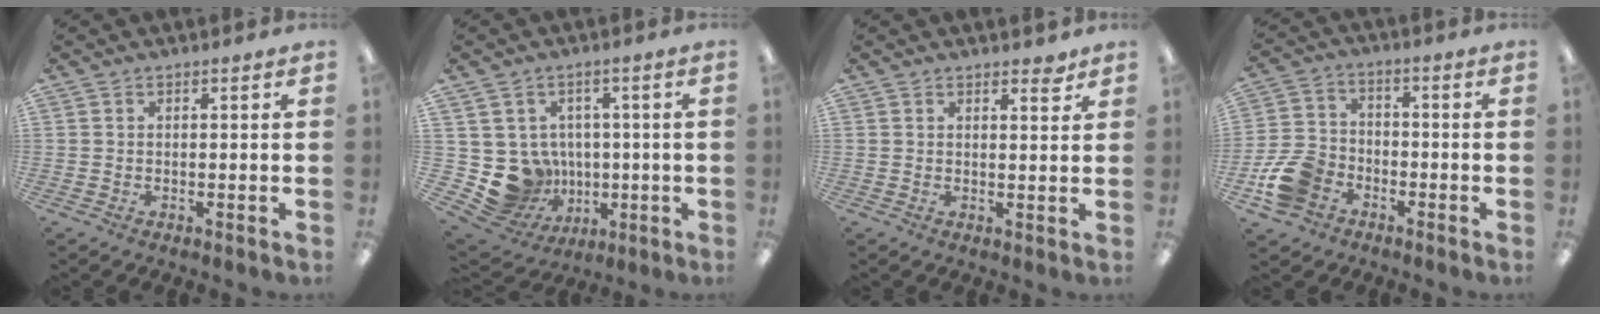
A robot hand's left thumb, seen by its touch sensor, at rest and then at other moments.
{"total": 10.4, "force": [-1.4, 10.0, 2.6], "torque": [-0.073, -0.006, -0.010]}
{"total": 2.7, "force": [2.2, 0.7, 1.3], "torque": [-0.006, -0.013, 0.034]}
{"total": 10.7, "force": [-5.0, 7.8, 5.2], "torque": [-0.119, 0.034, -0.091]}